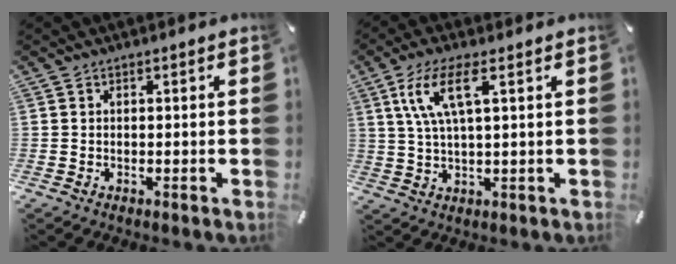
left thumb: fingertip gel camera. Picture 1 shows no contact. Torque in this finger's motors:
{"motor_torque": [1.41, 1.75, 0.93, -0.88, 0.46]}